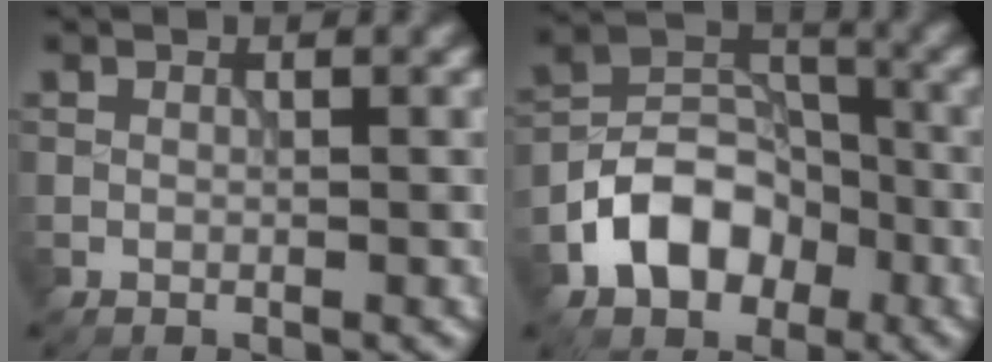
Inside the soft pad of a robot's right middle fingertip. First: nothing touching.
{"total": 6.7, "force": [-3.2, 4.7, 3.4], "torque": [-0.052, 0.003, -0.067]}